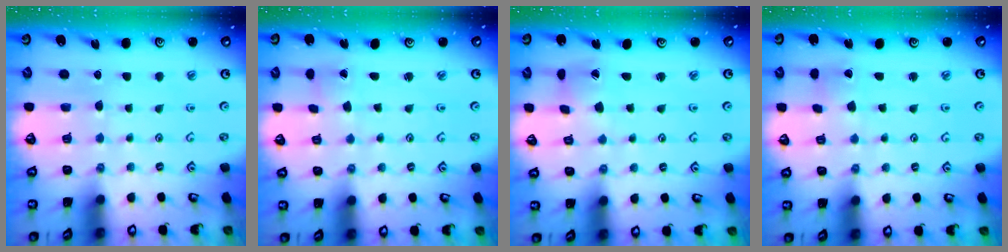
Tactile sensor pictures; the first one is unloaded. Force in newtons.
{"total": 0.0}
{"total": 2.5, "press": 2.5, "slide": 0.4}
{"total": 2.6, "press": 2.6, "slide": 0.3}